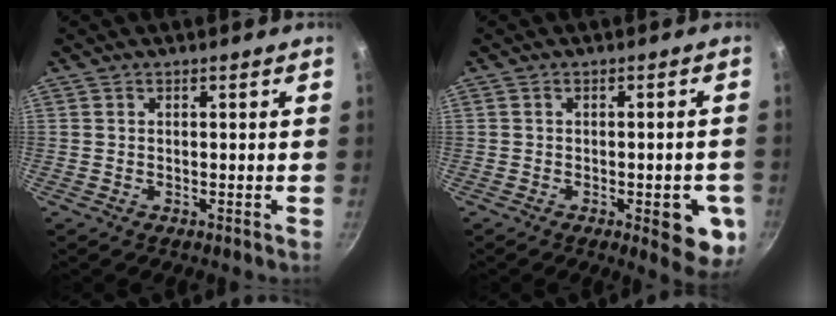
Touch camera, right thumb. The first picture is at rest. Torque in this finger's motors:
{"motor_torque": [0.89, 1.03, -0.13, 0.04, 0.08]}